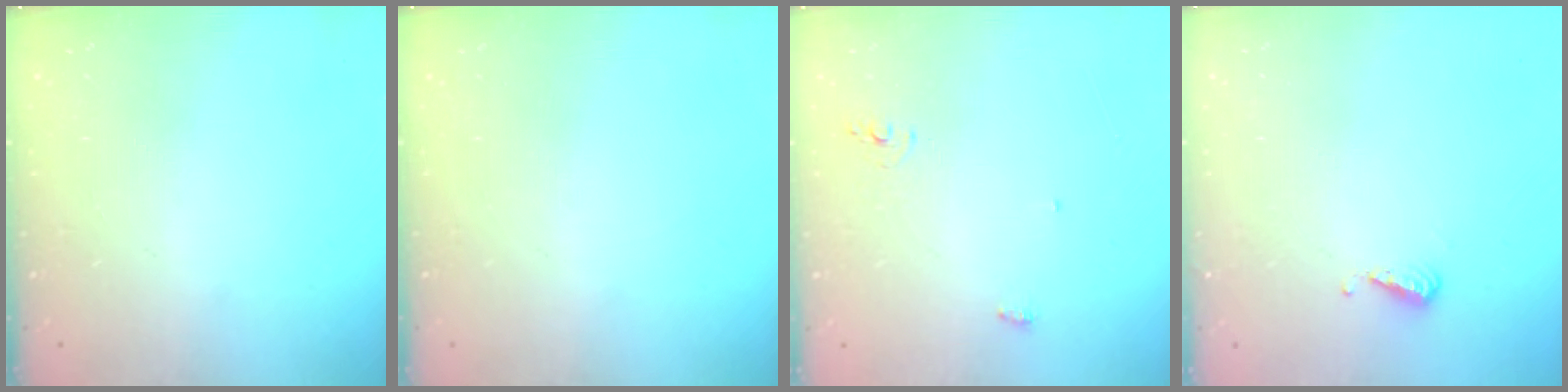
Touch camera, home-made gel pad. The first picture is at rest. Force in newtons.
{"total": 0.0}
{"total": 7.6, "press": 4.3, "slide": 6.2}
{"total": 4.6, "press": 4.5, "slide": 0.9}